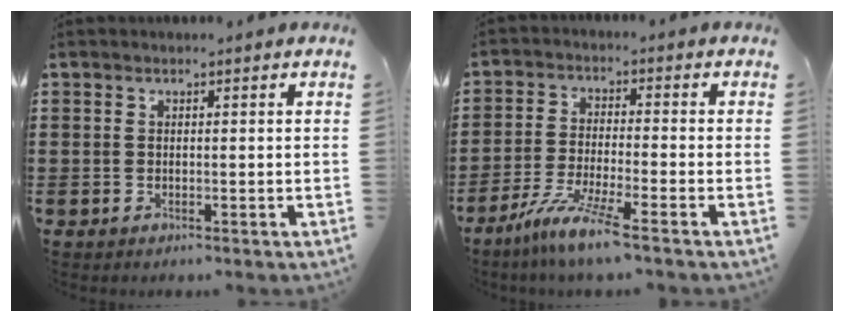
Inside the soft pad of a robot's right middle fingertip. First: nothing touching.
{"total": 7.0, "force": [-5.5, -0.1, 4.3], "torque": [-0.094, -0.015, -0.108]}